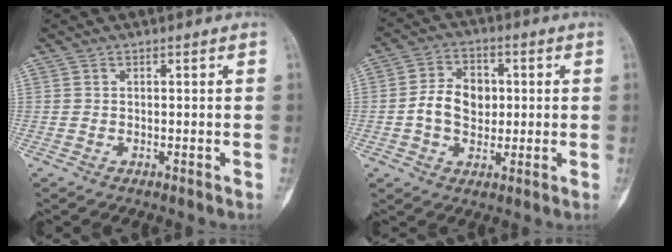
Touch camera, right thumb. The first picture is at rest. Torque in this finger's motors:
{"motor_torque": [0.23, 0.16, 1.06, 0.07, 0.07]}